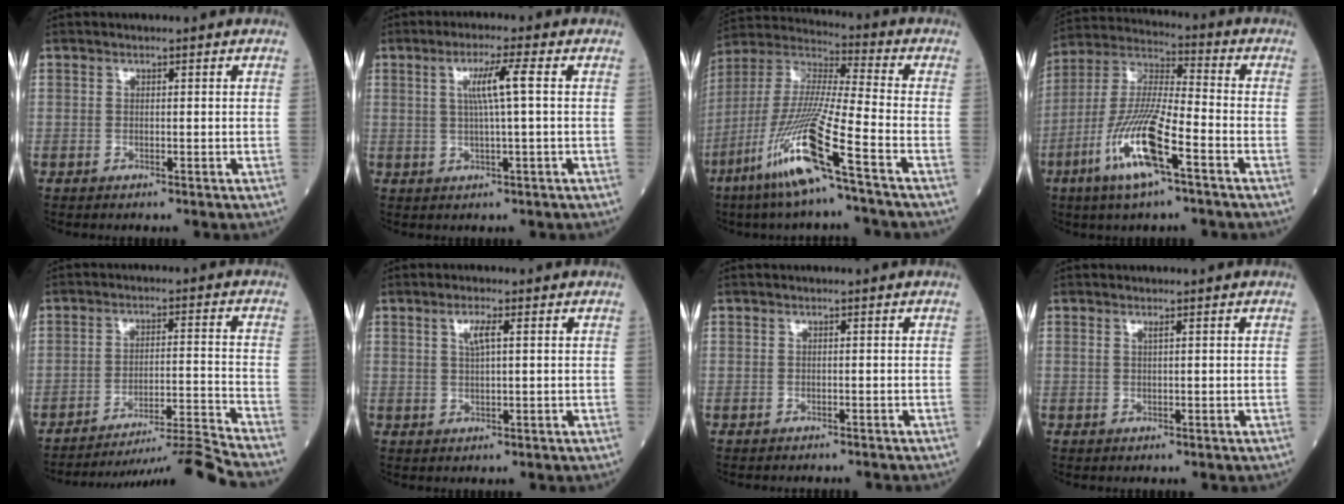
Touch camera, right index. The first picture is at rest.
{"total": 5.0, "force": [0.9, -0.7, 4.9], "torque": [-0.092, 0.004, 0.019]}
{"total": 15.9, "force": [-8.1, -0.6, 13.7], "torque": [-0.290, -0.028, -0.161]}
{"total": 13.7, "force": [-6.2, 1.8, 12.1], "torque": [-0.252, -0.011, -0.121]}
{"total": 12.7, "force": [-11.7, -4.6, 1.8], "torque": [-0.015, 0.007, -0.184]}
{"total": 2.6, "force": [1.0, 0.4, 2.3], "torque": [-0.048, 0.003, 0.018]}
{"total": 2.4, "force": [-2.2, 0.9, 0.3], "torque": [-0.004, -0.001, -0.030]}
{"total": 0.5, "force": [0.3, -0.1, 0.4], "torque": [-0.014, 0.000, 0.007]}